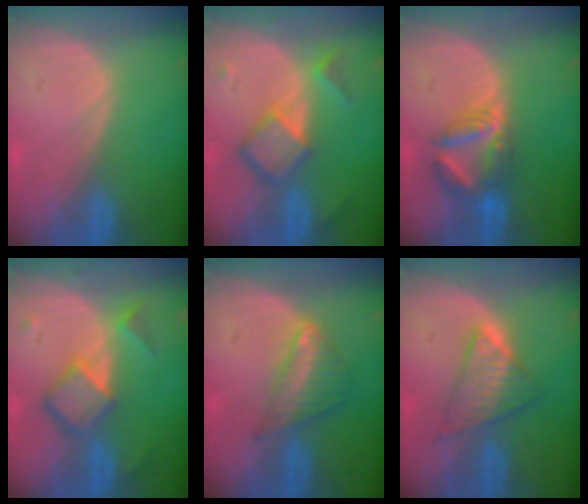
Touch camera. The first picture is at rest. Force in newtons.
{"total": 6.9, "press": 6.0, "slide": 3.5}
{"total": 6.5, "press": 6.4, "slide": 1.2}
{"total": 6.9, "press": 6.0, "slide": 3.5}
{"total": 6.1, "press": 5.3, "slide": 3.0}
{"total": 6.0, "press": 6.0, "slide": 0.8}